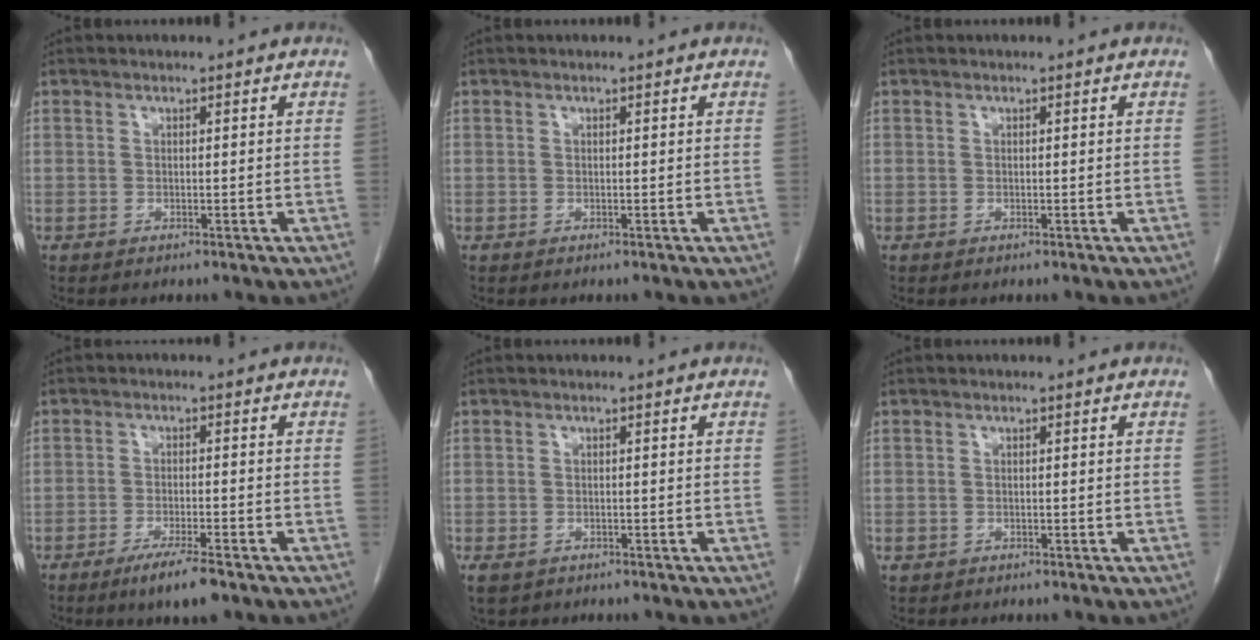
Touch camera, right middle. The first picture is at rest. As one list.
[{"total": 0.0}, {"total": 0.0}, {"total": 5.5, "force": [-3.7, 0.4, 4.1], "torque": [-0.077, -0.012, -0.062]}, {"total": 2.3, "force": [-1.5, 1.5, 0.9], "torque": [-0.022, -0.003, -0.019]}, {"total": 0.7, "force": [-0.4, 0.6, 0.1], "torque": [-0.007, 0.003, -0.006]}]